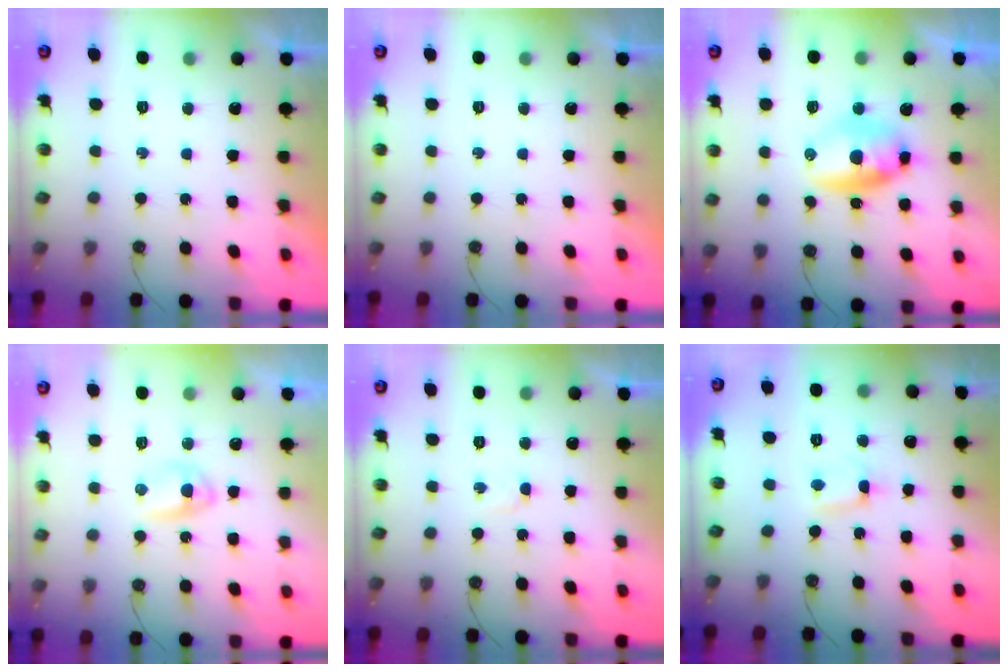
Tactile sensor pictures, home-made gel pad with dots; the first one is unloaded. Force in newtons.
{"total": 0.0}
{"total": 9.7, "press": 9.1, "slide": 3.5}
{"total": 3.9, "press": 3.9, "slide": 0.5}
{"total": 1.8, "press": 1.4, "slide": 1.1}
{"total": 0.6, "press": 0.4, "slide": 0.4}